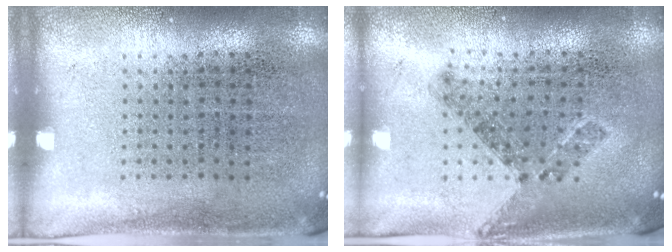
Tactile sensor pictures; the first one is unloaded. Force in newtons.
{"total": 0.7, "press": 0.7, "slide": 0.3}